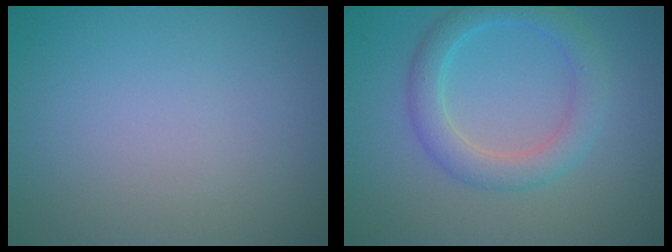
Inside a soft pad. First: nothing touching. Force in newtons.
{"total": 3.5, "press": 3.5, "slide": 0.0}